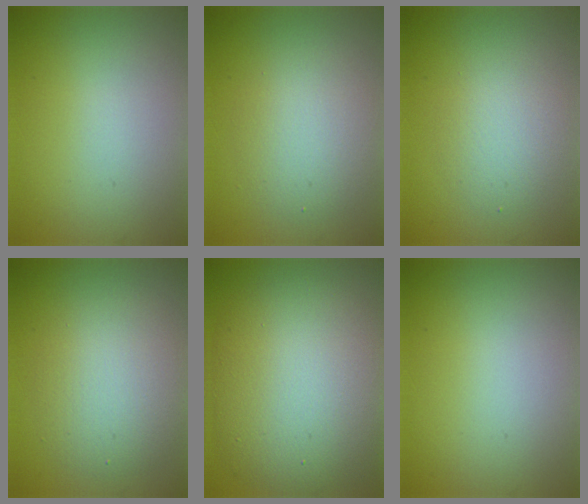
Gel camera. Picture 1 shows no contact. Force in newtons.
{"total": 3.6, "press": 3.6, "slide": 0.3}
{"total": 2.7, "press": 2.7, "slide": 0.2}
{"total": 4.5, "press": 4.5, "slide": 0.3}
{"total": 11.3, "press": 11.3, "slide": 0.7}
{"total": 0.0}